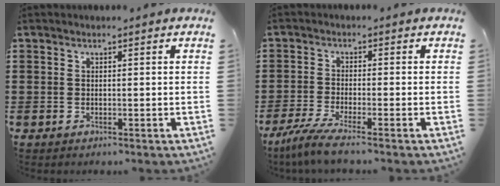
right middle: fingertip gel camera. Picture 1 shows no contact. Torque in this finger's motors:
{"motor_torque": [1.23, -0.05, 0.36, 0.12]}